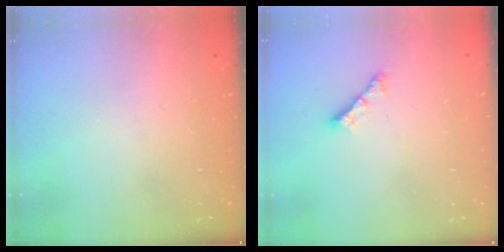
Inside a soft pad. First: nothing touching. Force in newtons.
{"total": 4.2, "press": 4.2, "slide": 0.2}